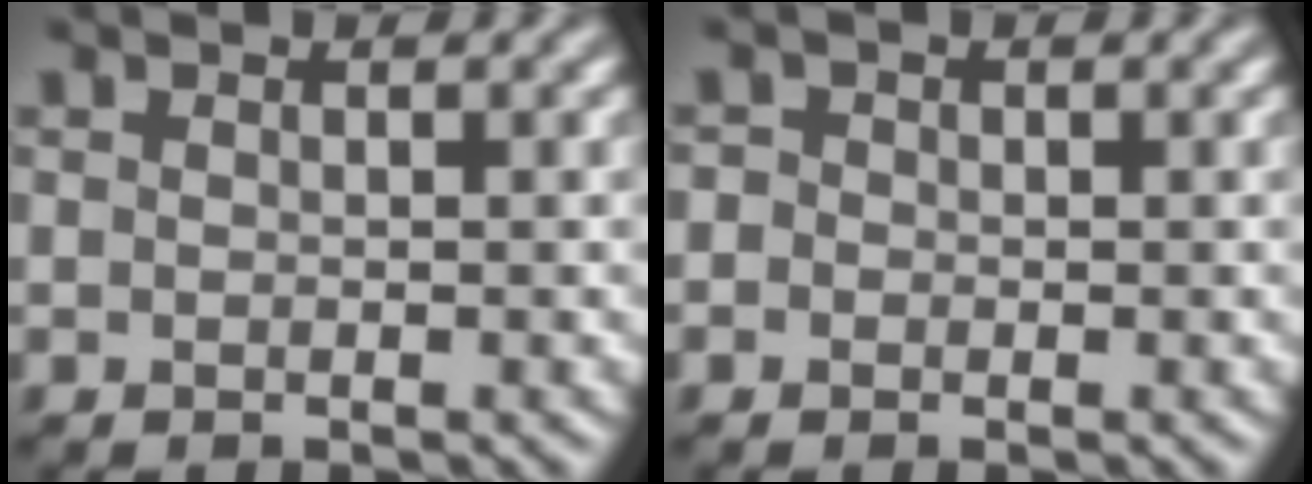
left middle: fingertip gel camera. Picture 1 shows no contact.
{"total": 1.0, "force": [0.0, 0.9, 0.3], "torque": [-0.002, -0.001, -0.014]}